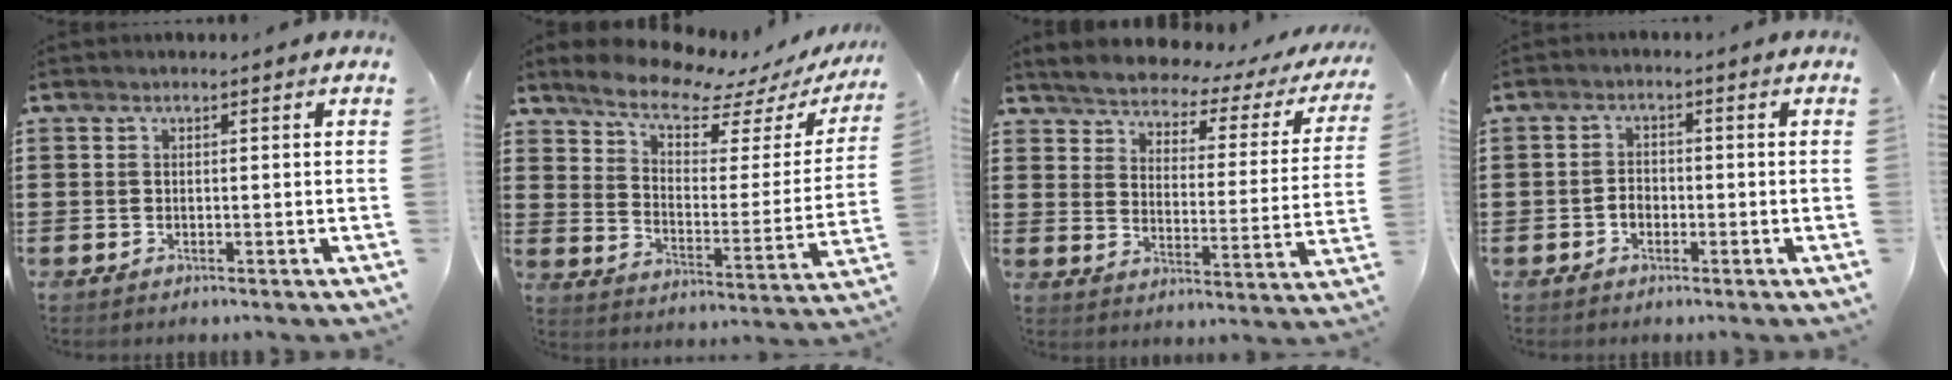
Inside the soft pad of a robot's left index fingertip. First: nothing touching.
{"total": 9.6, "force": [8.5, 2.3, 3.8], "torque": [-0.091, -0.057, 0.148]}
{"total": 3.6, "force": [3.5, 0.3, 0.8], "torque": [-0.041, -0.031, 0.052]}
{"total": 1.8, "force": [-0.8, 1.3, 1.0], "torque": [-0.024, 0.004, -0.018]}